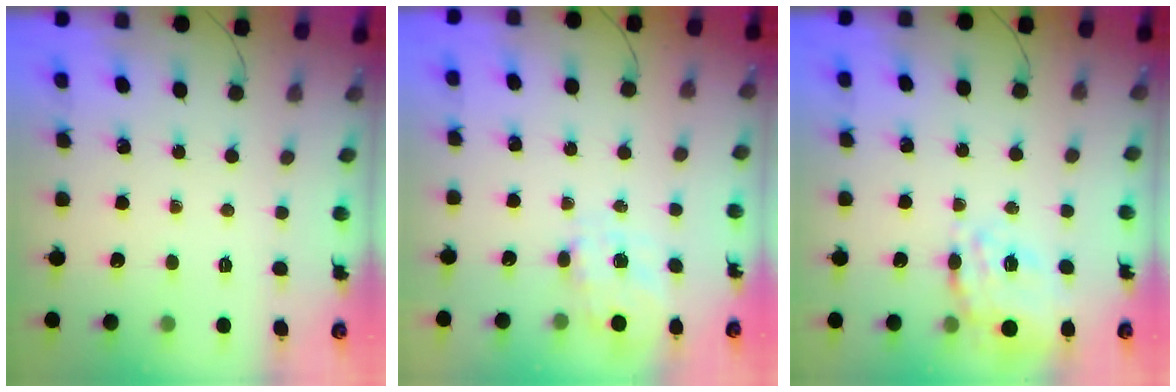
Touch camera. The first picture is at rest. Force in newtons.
{"total": 3.9, "press": 3.8, "slide": 0.9}
{"total": 16.5, "press": 16.2, "slide": 3.2}